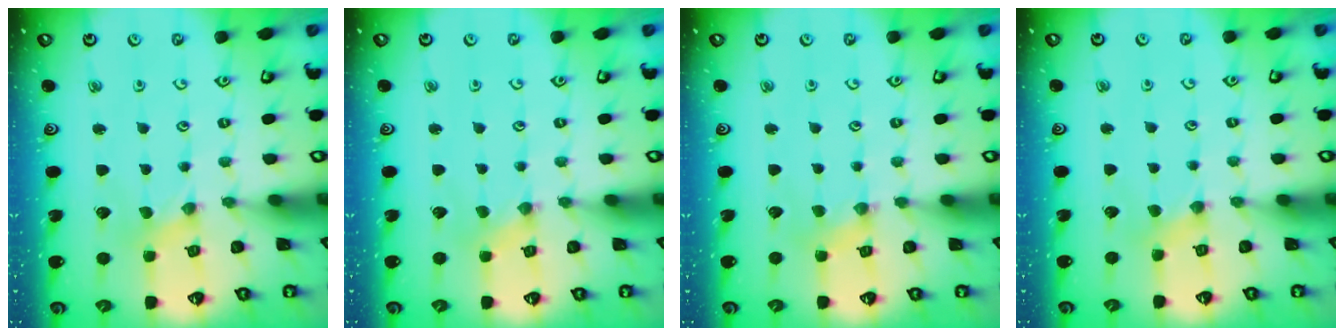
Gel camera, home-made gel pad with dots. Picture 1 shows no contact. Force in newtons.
{"total": 0.6, "press": 0.6, "slide": 0.1}
{"total": 2.3, "press": 2.3, "slide": 0.3}
{"total": 2.4, "press": 2.4, "slide": 0.5}